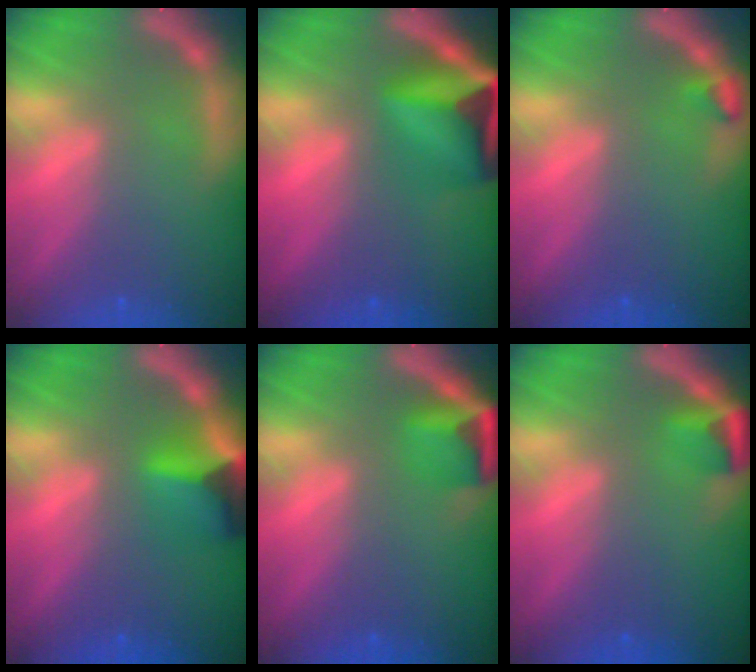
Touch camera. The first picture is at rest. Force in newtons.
{"total": 10.0}
{"total": 0.9}
{"total": 5.4}
{"total": 3.9}
{"total": 2.4}